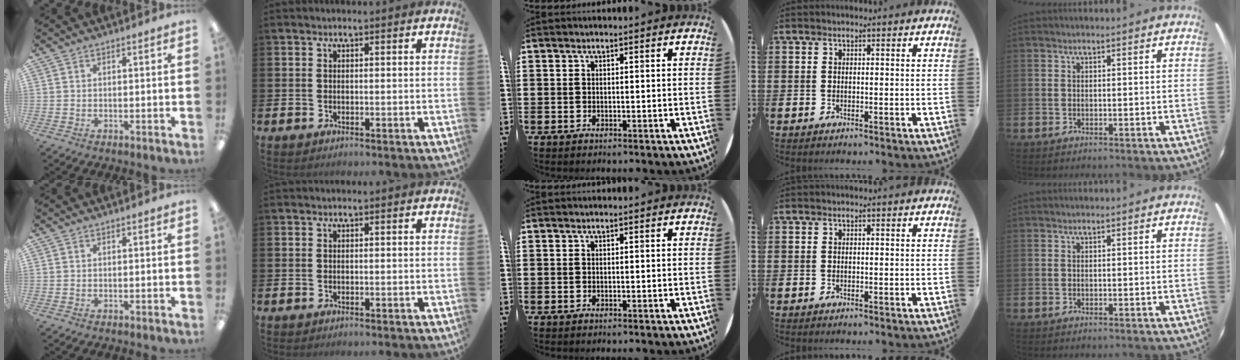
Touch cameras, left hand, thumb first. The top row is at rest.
{}